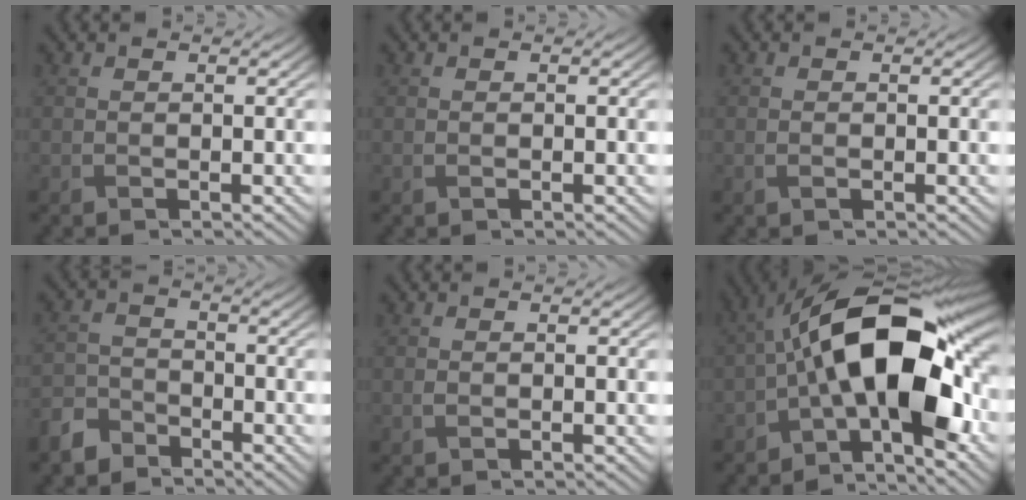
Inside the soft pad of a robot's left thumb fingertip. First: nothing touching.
{"total": 0.0}
{"total": 0.7, "force": [-0.2, 0.3, 0.6], "torque": [-0.013, -0.003, -0.001]}
{"total": 4.3, "force": [-3.6, 2.1, 1.2], "torque": [-0.027, -0.005, -0.086]}
{"total": 0.7, "force": [-0.1, 0.4, 0.6], "torque": [-0.013, -0.002, -0.001]}
{"total": 16.5, "force": [-2.2, 7.2, 14.7], "torque": [-0.229, 0.026, -0.054]}